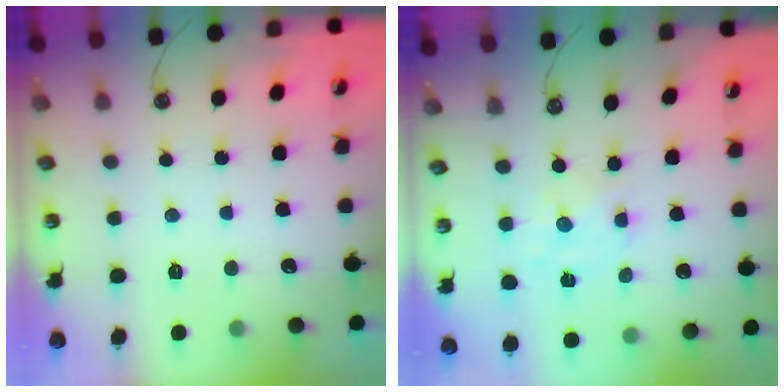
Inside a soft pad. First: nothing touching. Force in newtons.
{"total": 1.0, "press": 1.0, "slide": 0.2}